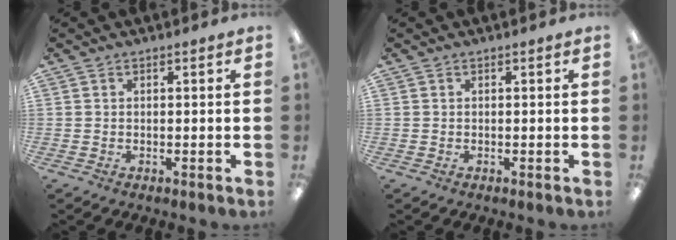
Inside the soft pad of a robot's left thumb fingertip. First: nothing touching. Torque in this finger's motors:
{"motor_torque": [-0.03, 0.00, 0.00, 0.08, 0.00]}